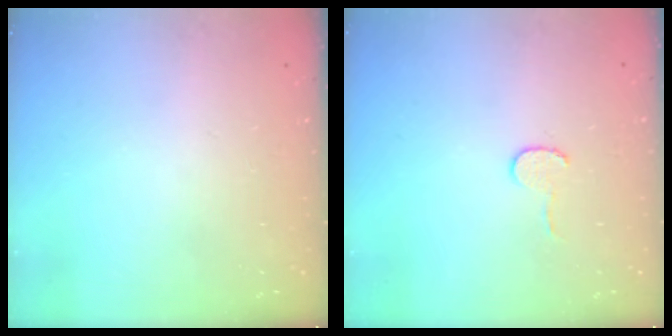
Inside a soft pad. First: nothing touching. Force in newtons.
{"total": 4.5, "press": 4.4, "slide": 0.4}